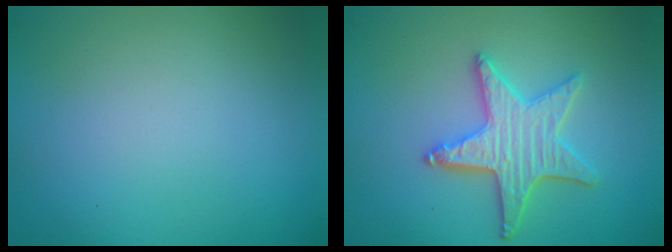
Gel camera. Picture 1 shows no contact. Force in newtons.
{"total": 3.8, "press": 3.6, "slide": 1.3}